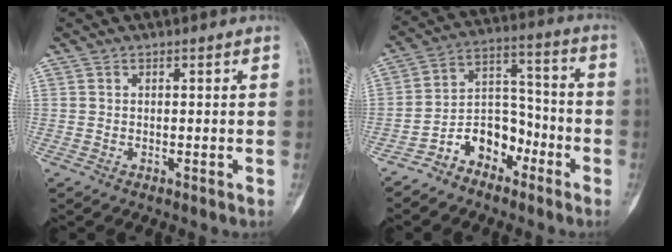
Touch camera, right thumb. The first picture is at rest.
{"total": 10.4, "force": [-6.4, 6.8, 4.5], "torque": [-0.048, 0.084, -0.126]}